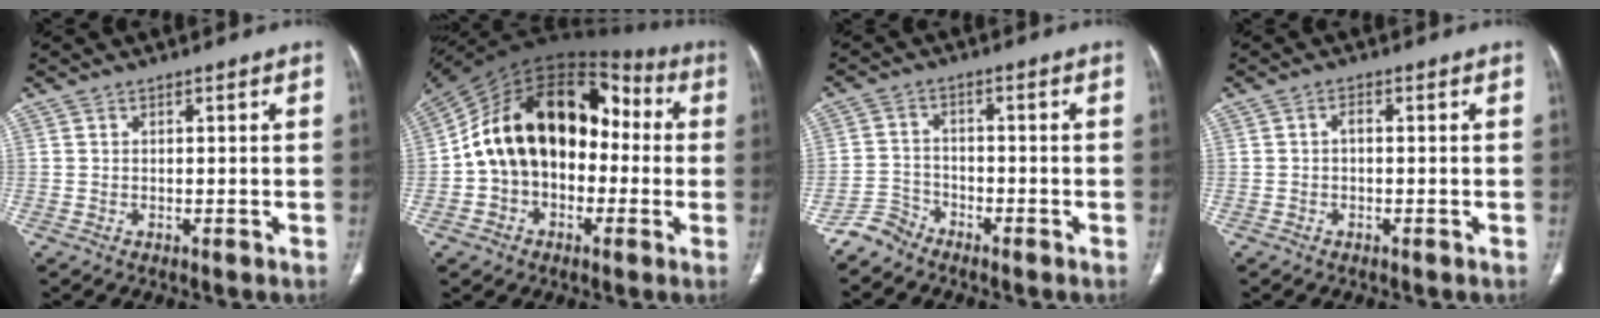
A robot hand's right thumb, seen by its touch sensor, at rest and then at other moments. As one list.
[{"total": 22.4, "force": [0.1, 15.5, 16.2], "torque": [-0.247, 0.052, -0.005]}, {"total": 3.8, "force": [-3.5, 1.6, -0.3], "torque": [0.009, 0.015, -0.075]}, {"total": 1.2, "force": [-0.1, 0.7, 1.0], "torque": [-0.013, 0.003, -0.006]}]